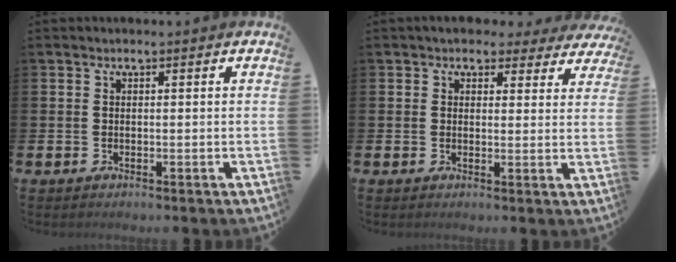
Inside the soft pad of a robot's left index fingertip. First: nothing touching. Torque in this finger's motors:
{"motor_torque": [1.05, -1.08, 0.09, 0.03]}